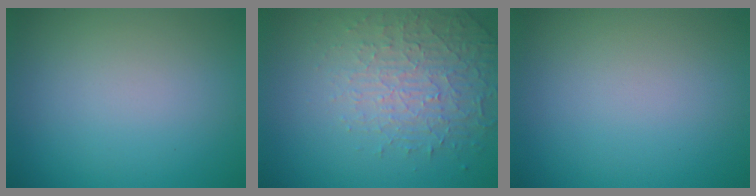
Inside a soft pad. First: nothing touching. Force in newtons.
{"total": 4.6, "press": 3.2, "slide": 3.3}
{"total": 0.0}